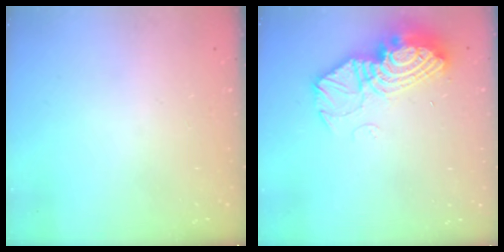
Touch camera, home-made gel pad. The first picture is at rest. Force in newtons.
{"total": 15.3, "press": 15.3, "slide": 0.9}